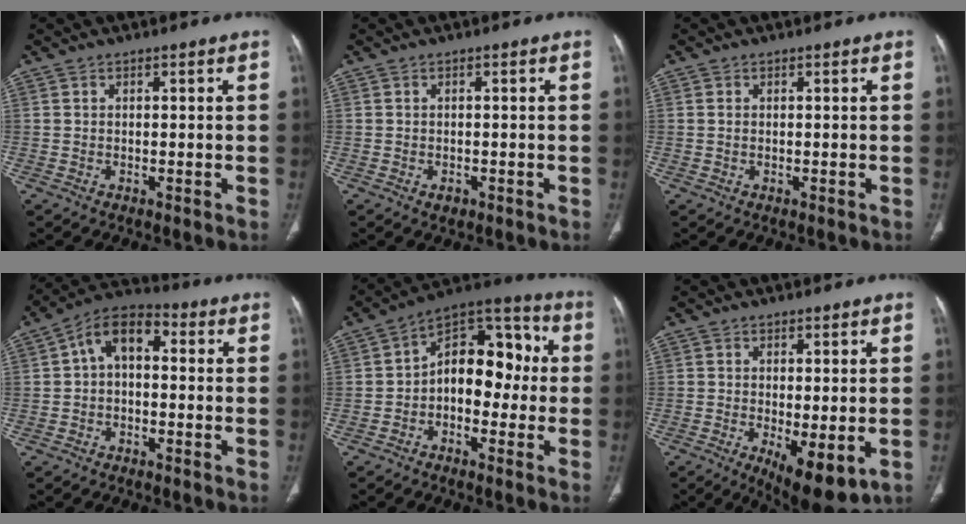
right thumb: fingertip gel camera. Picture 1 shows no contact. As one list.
[{"total": 1.4, "force": [-0.7, 1.0, 0.7], "torque": [-0.008, 0.003, -0.007]}, {"total": 0.6, "force": [0.1, 0.4, 0.4], "torque": [-0.012, 0.003, 0.003]}, {"total": 8.7, "force": [0.7, 5.5, 6.8], "torque": [-0.100, 0.032, -0.003]}, {"total": 13.8, "force": [-0.8, 8.9, 10.6], "torque": [-0.112, 0.052, -0.030]}, {"total": 9.4, "force": [-2.6, 3.6, 8.3], "torque": [-0.121, -0.021, -0.030]}]